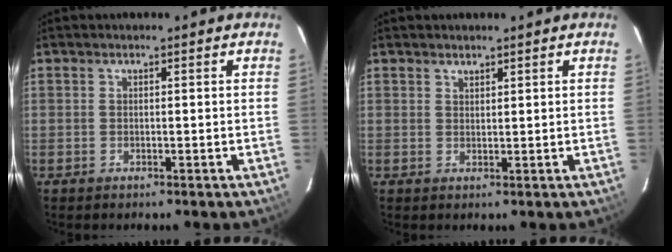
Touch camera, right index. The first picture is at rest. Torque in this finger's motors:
{"motor_torque": [-0.21, -0.09, -0.04, 0.00]}